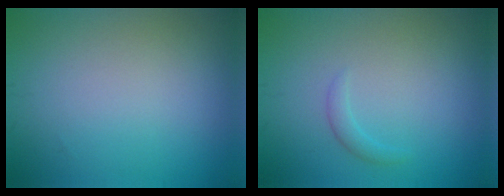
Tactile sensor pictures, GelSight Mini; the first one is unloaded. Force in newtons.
{"total": 1.0, "press": 1.0, "slide": 0.1}